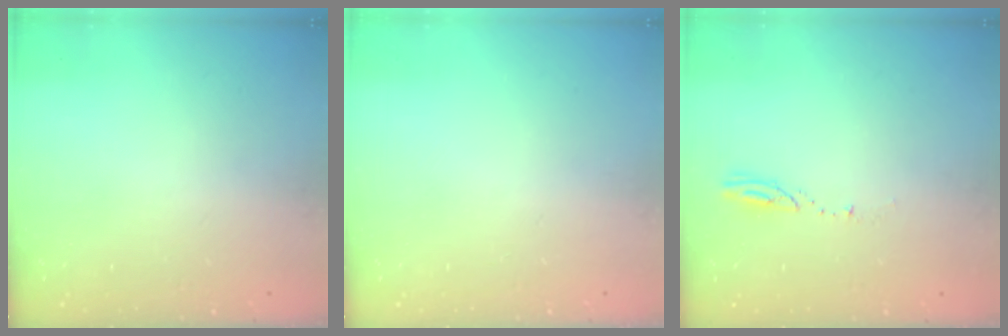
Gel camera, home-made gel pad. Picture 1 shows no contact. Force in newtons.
{"total": 0.0}
{"total": 3.4, "press": 3.4, "slide": 0.3}